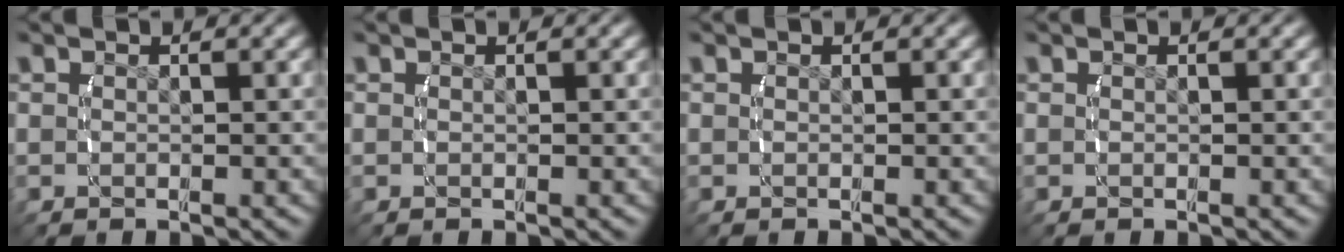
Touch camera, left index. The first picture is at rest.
{"total": 0.0}
{"total": 0.0}
{"total": 0.0}